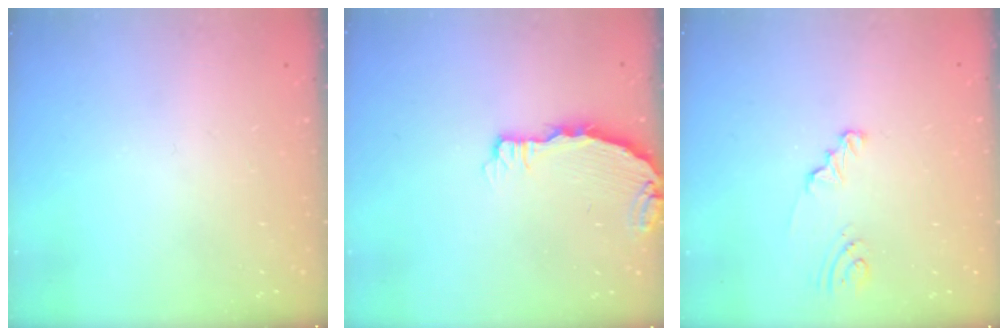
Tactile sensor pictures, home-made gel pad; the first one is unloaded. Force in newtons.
{"total": 5.0, "press": 5.0, "slide": 0.2}
{"total": 2.0, "press": 2.0, "slide": 0.2}